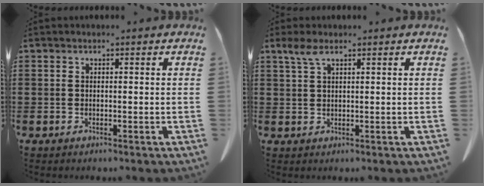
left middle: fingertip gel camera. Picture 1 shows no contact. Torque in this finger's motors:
{"motor_torque": [0.07, -0.03, 0.05, 0.04]}